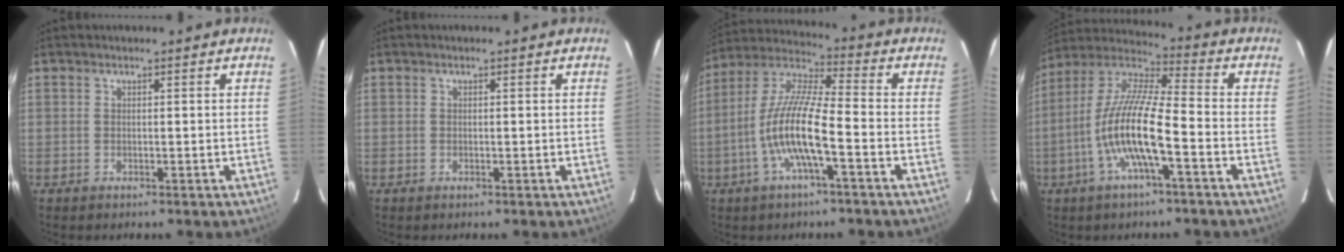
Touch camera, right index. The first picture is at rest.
{"total": 0.0}
{"total": 12.2, "force": [-4.2, 1.9, 11.3], "torque": [-0.233, 0.001, -0.085]}
{"total": 13.4, "force": [-4.6, 2.1, 12.4], "torque": [-0.247, -0.001, -0.095]}